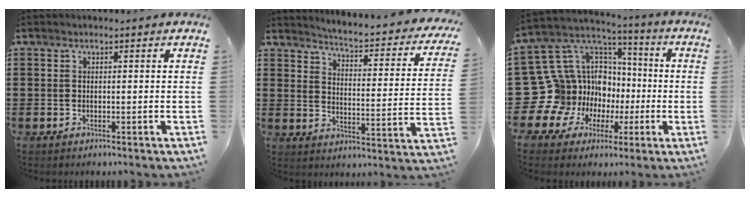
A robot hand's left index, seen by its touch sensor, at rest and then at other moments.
{"total": 3.4, "force": [3.2, -0.6, 1.0], "torque": [-0.034, -0.040, 0.041]}
{"total": 15.6, "force": [-3.6, 14.4, 4.8], "torque": [-0.162, -0.023, -0.028]}